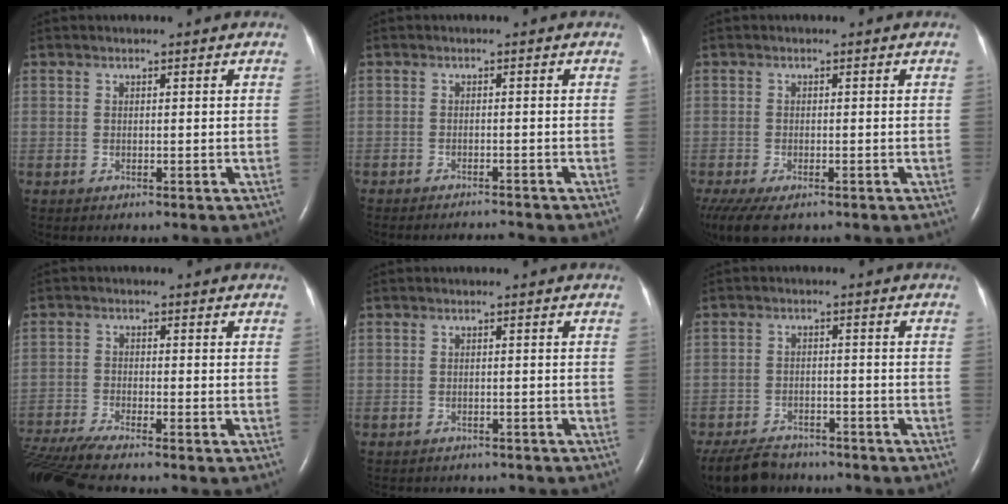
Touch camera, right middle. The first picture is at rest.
{"total": 3.7, "force": [-3.6, -0.7, 0.2], "torque": [-0.003, -0.011, -0.054]}
{"total": 8.1, "force": [-5.5, 3.2, 5.0], "torque": [-0.105, -0.019, -0.089]}
{"total": 8.1, "force": [-7.3, -0.9, 3.6], "torque": [-0.065, -0.025, -0.130]}
{"total": 5.5, "force": [-5.1, 1.7, 1.1], "torque": [-0.011, -0.002, -0.059]}
{"total": 8.6, "force": [-7.4, 3.4, 2.7], "torque": [-0.052, -0.012, -0.117]}